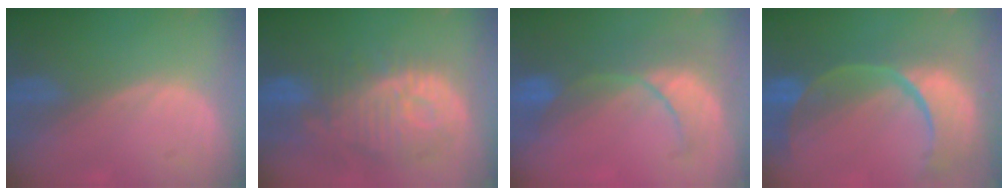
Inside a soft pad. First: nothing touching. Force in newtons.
{"total": 12.5, "press": 11.2, "slide": 5.6}
{"total": 8.4, "press": 8.2, "slide": 1.9}
{"total": 13.8, "press": 11.0, "slide": 8.4}